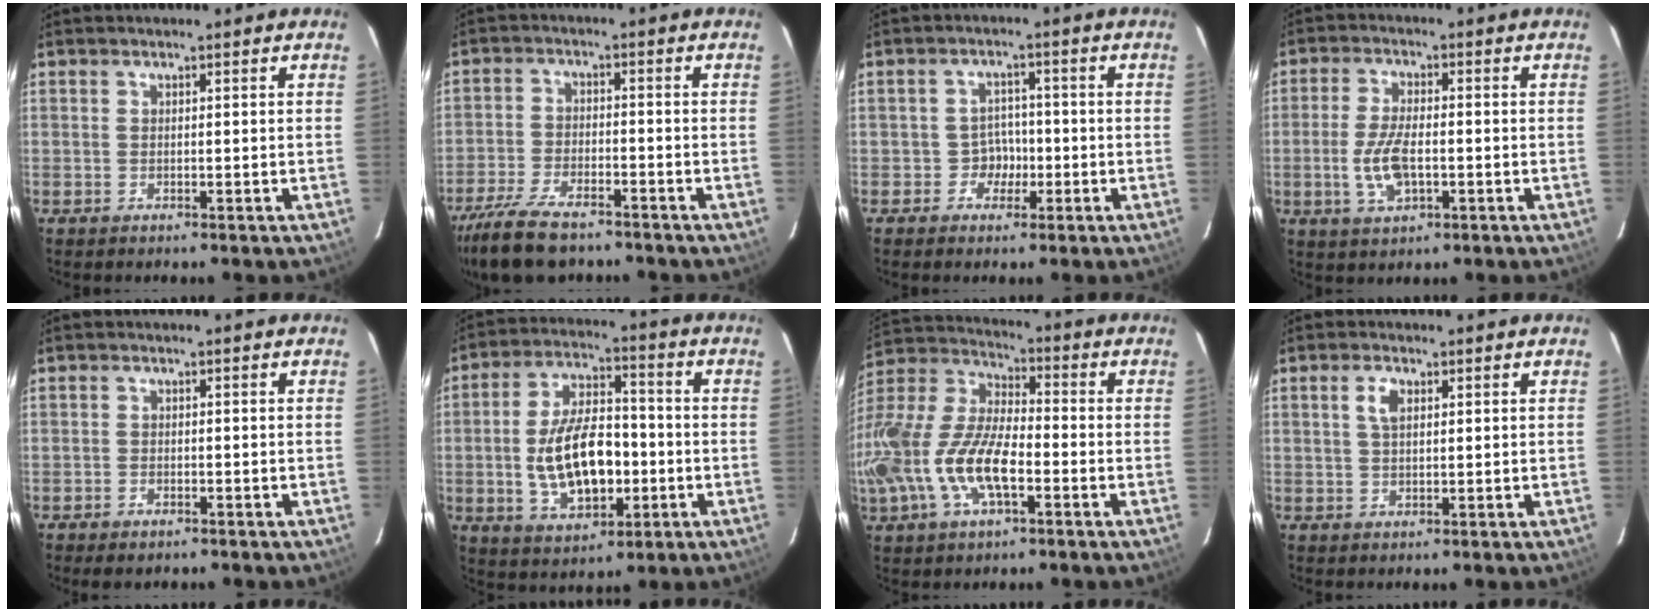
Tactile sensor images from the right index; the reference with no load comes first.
{"total": 13.4, "force": [-10.5, 4.5, 7.1], "torque": [-0.169, -0.027, -0.188]}
{"total": 3.6, "force": [-1.6, 3.2, 0.4], "torque": [-0.006, 0.016, -0.027]}
{"total": 7.7, "force": [-1.7, 3.5, 6.7], "torque": [-0.141, -0.004, -0.029]}
{"total": 1.7, "force": [-1.1, 0.8, 1.0], "torque": [-0.027, -0.004, -0.018]}
{"total": 14.9, "force": [-2.6, 7.9, 12.4], "torque": [-0.243, 0.011, -0.030]}
{"total": 22.9, "force": [-6.8, 10.7, 19.1], "torque": [-0.418, -0.021, -0.135]}
{"total": 2.8, "force": [0.9, 1.5, 2.2], "torque": [-0.044, 0.007, 0.017]}